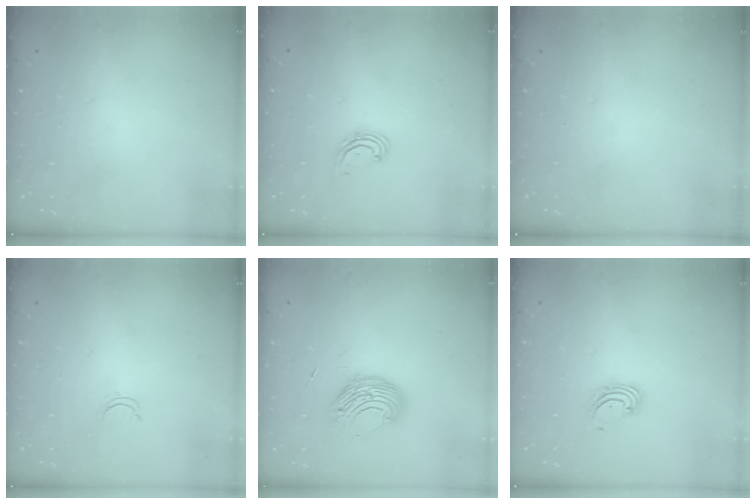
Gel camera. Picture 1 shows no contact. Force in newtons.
{"total": 2.0, "press": 2.0, "slide": 0.4}
{"total": 0.0}
{"total": 2.4, "press": 2.4, "slide": 0.2}
{"total": 9.6, "press": 9.6, "slide": 0.7}
{"total": 1.8, "press": 1.8, "slide": 0.2}